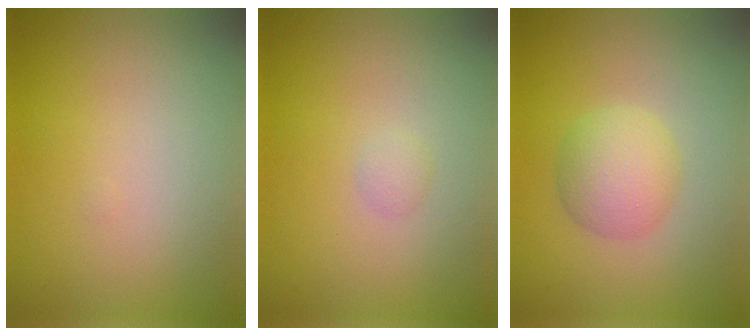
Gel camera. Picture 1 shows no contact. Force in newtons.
{"total": 0.7, "press": 0.7, "slide": 0.0}
{"total": 3.4, "press": 3.4, "slide": 0.1}